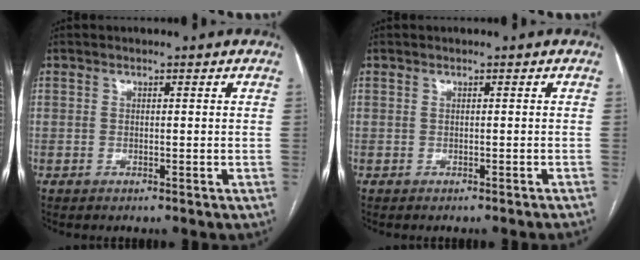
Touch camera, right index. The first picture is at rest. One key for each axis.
{"total": 2.1, "fx": -1.9, "fy": -0.3, "fz": 0.9, "tx": -0.011, "ty": 0.006, "tz": -0.020}